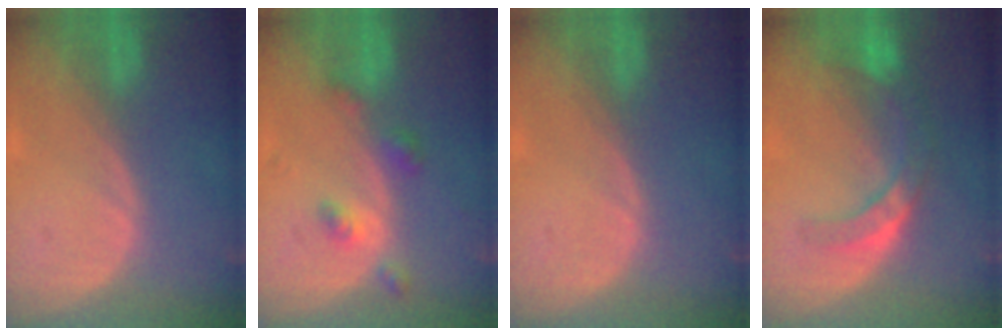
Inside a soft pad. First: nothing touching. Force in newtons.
{"total": 4.4, "press": 4.0, "slide": 2.0}
{"total": 0.0}
{"total": 7.3, "press": 6.4, "slide": 3.5}